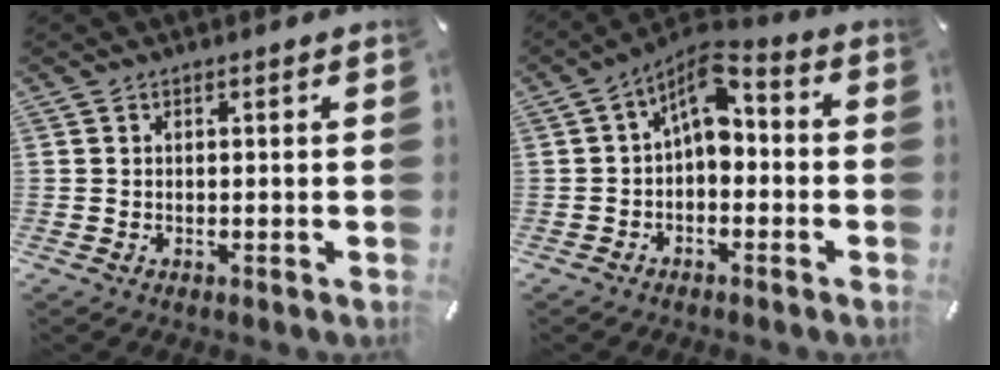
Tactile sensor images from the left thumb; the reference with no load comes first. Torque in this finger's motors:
{"motor_torque": [-0.03, 0.89, 0.73, 0.52, 0.10]}